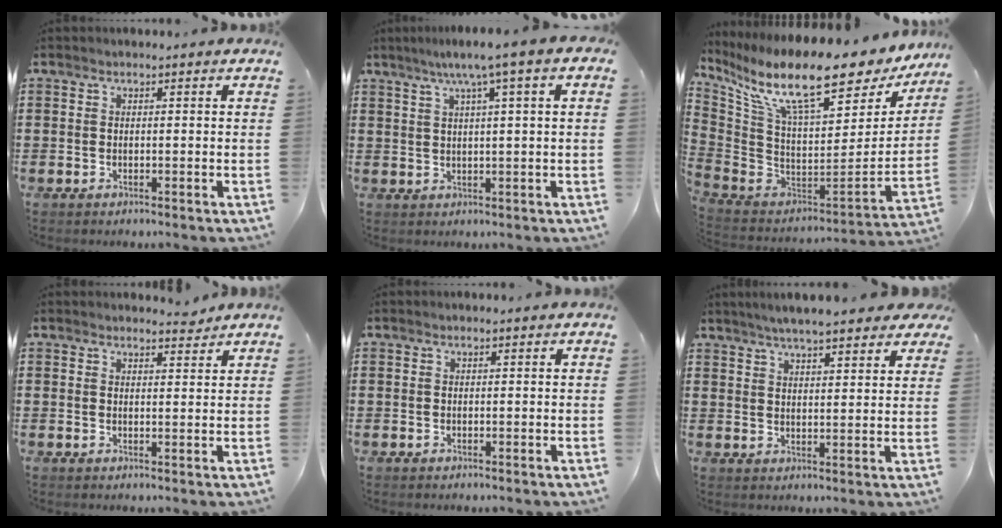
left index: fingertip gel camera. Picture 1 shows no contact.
{"total": 4.9, "force": [2.1, -0.6, 4.4], "torque": [-0.090, -0.002, 0.031]}
{"total": 15.6, "force": [10.1, 3.4, 11.4], "torque": [-0.237, -0.071, 0.164]}
{"total": 2.5, "force": [2.4, 0.5, 0.5], "torque": [-0.008, -0.004, 0.043]}
{"total": 0.0}
{"total": 5.1, "force": [4.6, 0.3, 2.0], "torque": [-0.056, -0.009, 0.082]}